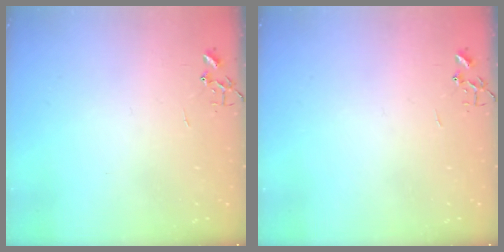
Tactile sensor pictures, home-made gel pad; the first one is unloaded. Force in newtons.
{"total": 0.0}